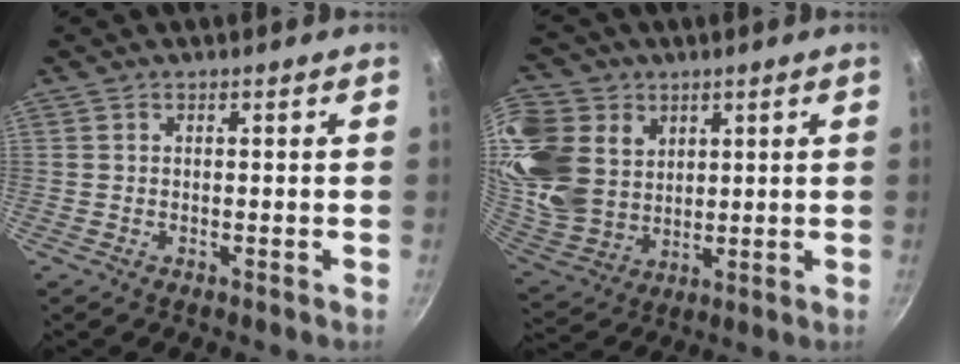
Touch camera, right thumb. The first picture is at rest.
{"total": 22.8, "force": [8.2, 18.0, 11.4], "torque": [-0.252, -0.012, 0.173]}